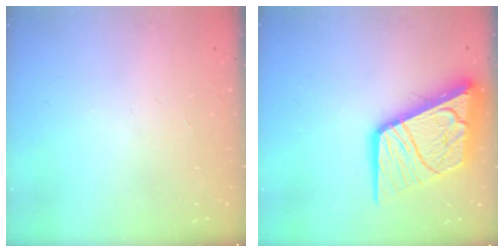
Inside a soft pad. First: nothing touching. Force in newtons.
{"total": 21.5, "press": 21.4, "slide": 2.5}